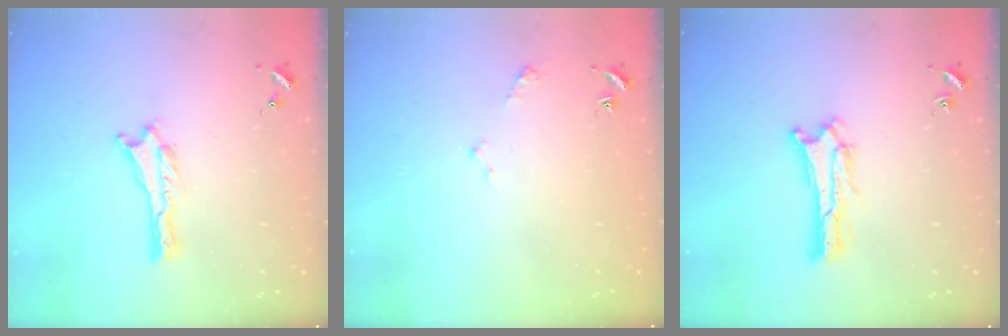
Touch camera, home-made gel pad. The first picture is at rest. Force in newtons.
{"total": 1.6, "press": 1.6, "slide": 0.2}
{"total": 0.7, "press": 0.6, "slide": 0.2}